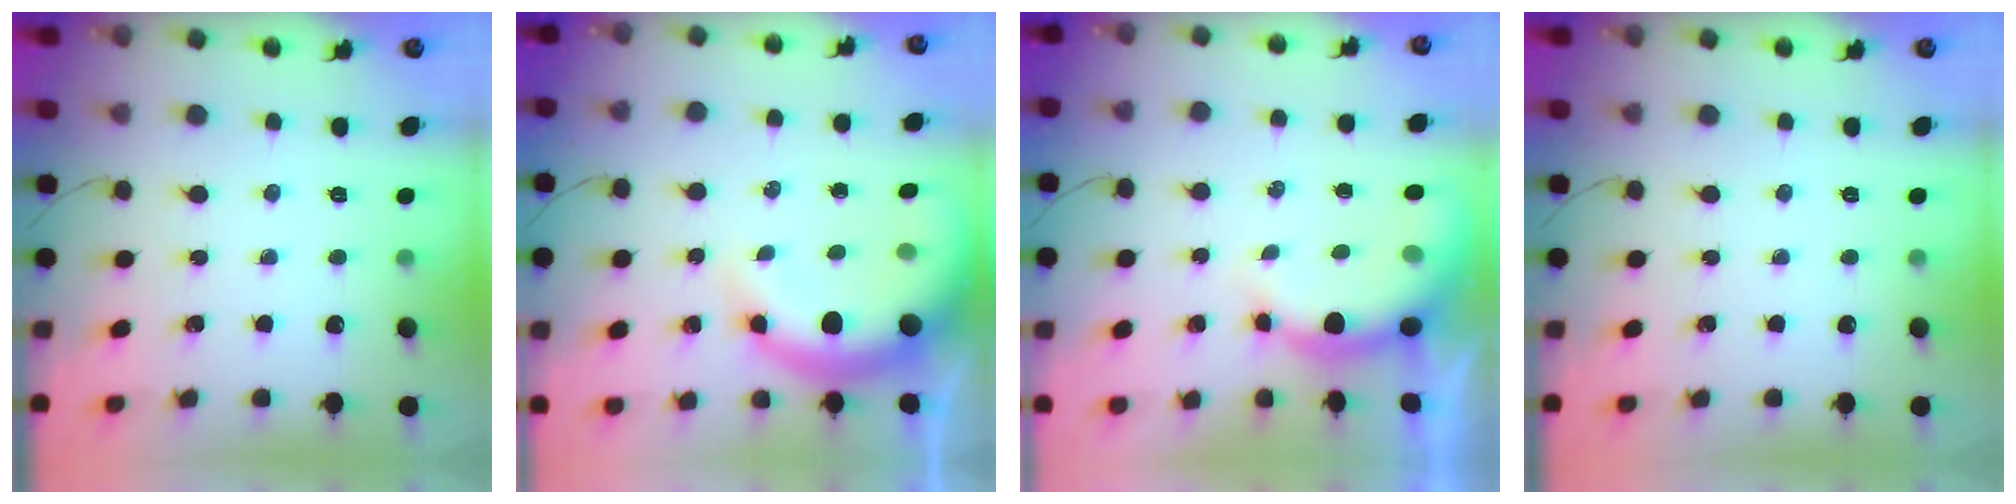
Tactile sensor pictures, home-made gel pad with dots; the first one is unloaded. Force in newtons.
{"total": 9.2, "press": 8.8, "slide": 2.9}
{"total": 8.0, "press": 7.8, "slide": 1.4}
{"total": 0.0}